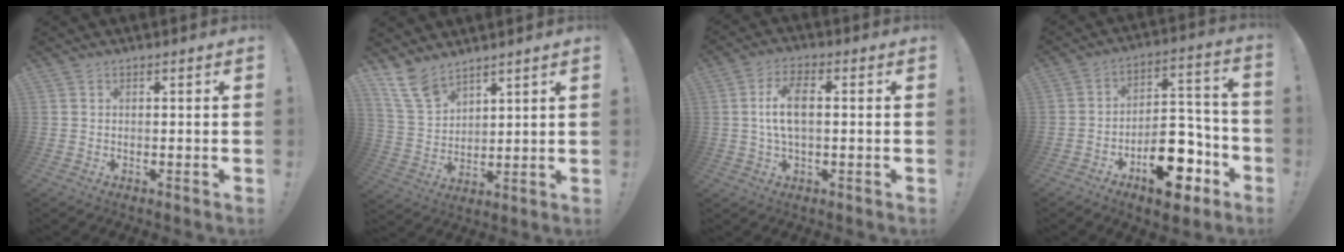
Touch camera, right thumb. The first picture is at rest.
{"total": 10.7, "force": [8.4, 5.2, 4.0], "torque": [-0.087, -0.051, 0.168]}
{"total": 8.5, "force": [0.4, 3.8, 7.6], "torque": [-0.147, 0.002, 0.004]}
{"total": 17.4, "force": [-9.1, 9.4, 11.5], "torque": [-0.142, 0.087, -0.134]}